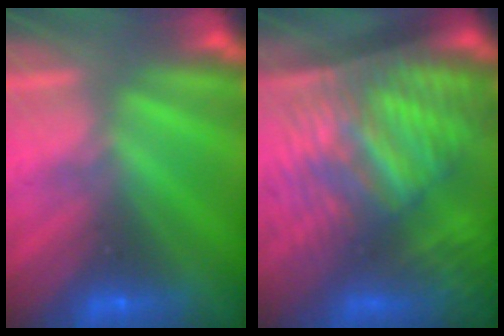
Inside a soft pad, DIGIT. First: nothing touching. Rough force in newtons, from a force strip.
{"total": 9.1}